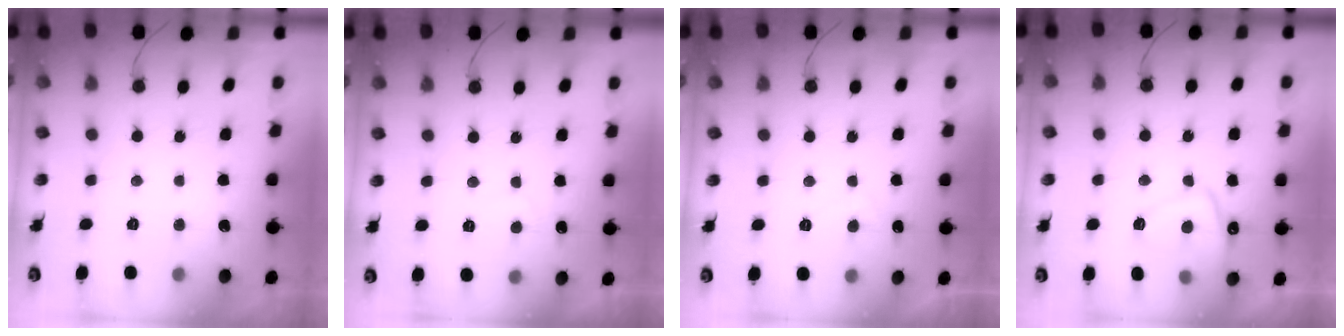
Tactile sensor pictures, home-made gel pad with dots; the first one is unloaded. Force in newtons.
{"total": 2.0, "press": 1.9, "slide": 0.6}
{"total": 1.9, "press": 1.7, "slide": 0.8}
{"total": 9.2, "press": 9.1, "slide": 1.2}